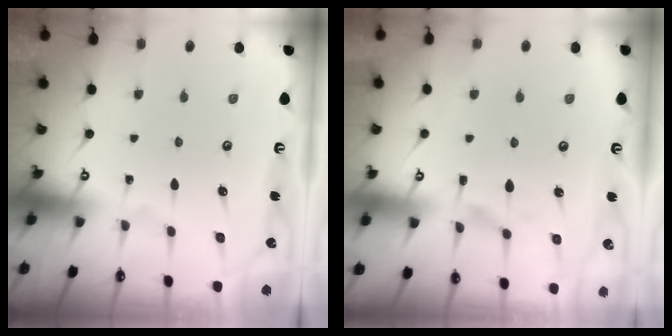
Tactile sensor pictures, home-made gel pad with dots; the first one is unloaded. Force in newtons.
{"total": 1.7, "press": 1.2, "slide": 1.2}